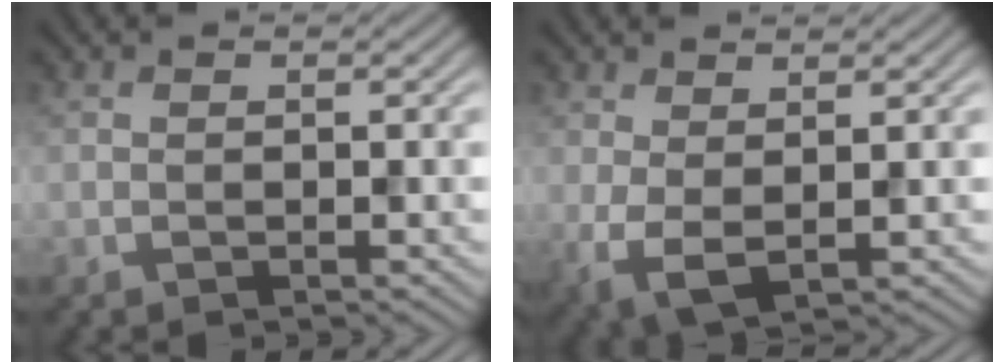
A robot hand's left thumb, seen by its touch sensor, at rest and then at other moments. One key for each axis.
{"total": 3.8, "fx": 0.9, "fy": 1.8, "fz": 3.2, "tx": -0.080, "ty": -0.006, "tz": 0.017}